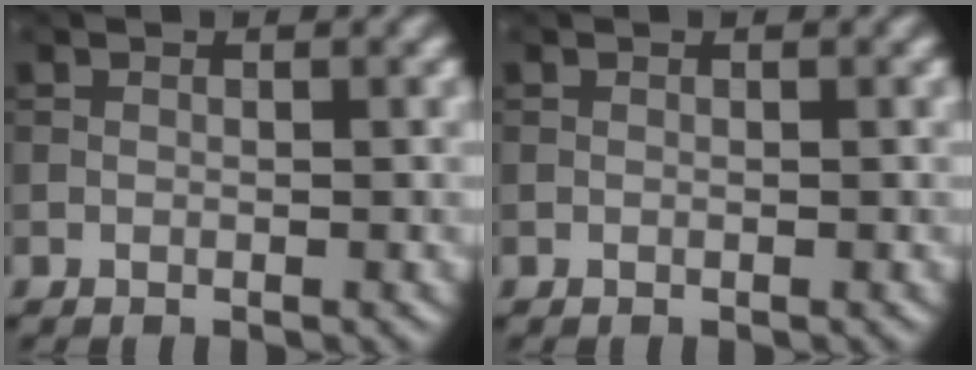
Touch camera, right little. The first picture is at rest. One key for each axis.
{"total": 0.0}